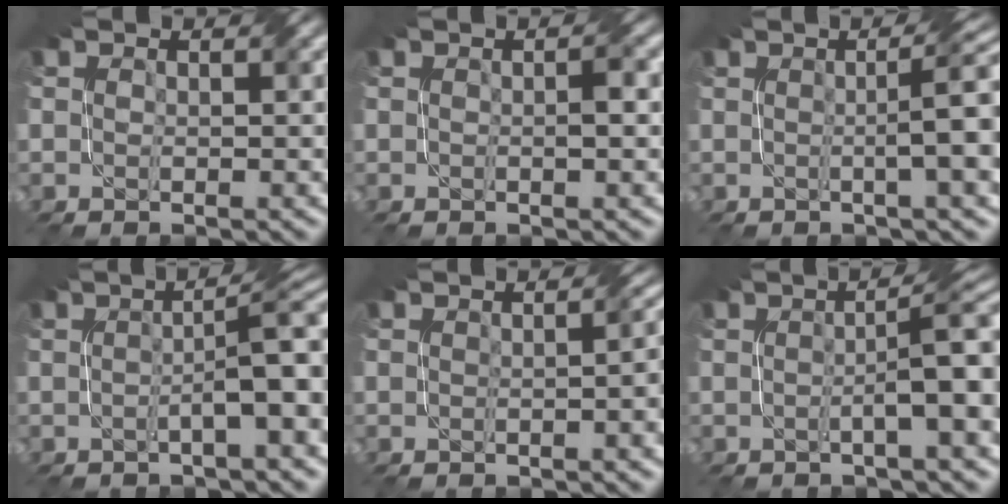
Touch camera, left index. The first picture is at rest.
{"total": 1.1, "force": [0.0, 0.1, 1.1], "torque": [-0.019, 0.003, 0.000]}
{"total": 7.0, "force": [0.6, 1.5, 6.8], "torque": [-0.077, 0.015, 0.006]}
{"total": 6.4, "force": [-0.1, 1.1, 6.3], "torque": [-0.078, 0.014, -0.005]}
{"total": 3.8, "force": [0.1, 1.4, 3.5], "torque": [-0.020, 0.013, 0.002]}
{"total": 6.9, "force": [0.2, 1.3, 6.8], "torque": [-0.083, 0.015, -0.002]}